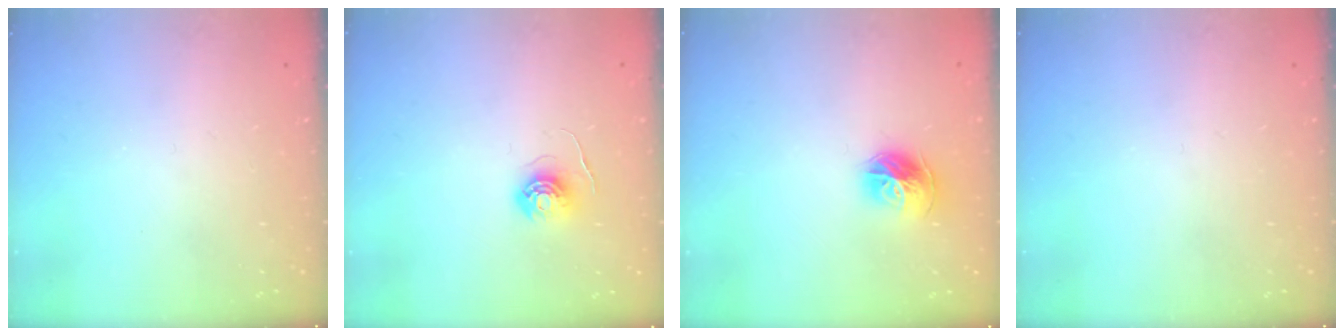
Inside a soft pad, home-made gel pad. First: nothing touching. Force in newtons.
{"total": 5.8, "press": 5.8, "slide": 0.3}
{"total": 10.6, "press": 10.5, "slide": 1.2}
{"total": 0.0}